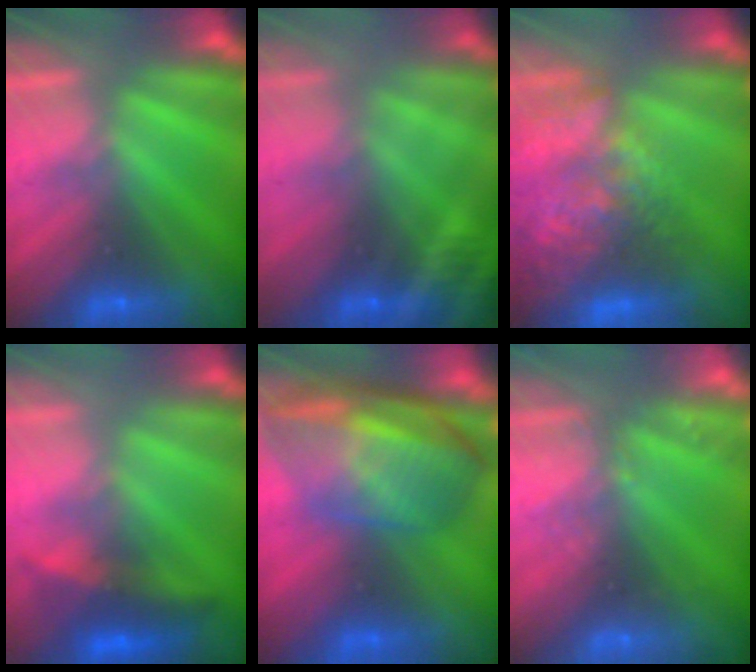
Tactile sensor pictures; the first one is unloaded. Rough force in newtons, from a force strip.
{"total": 2.8}
{"total": 7.6}
{"total": 3.3}
{"total": 7.0}
{"total": 2.4}